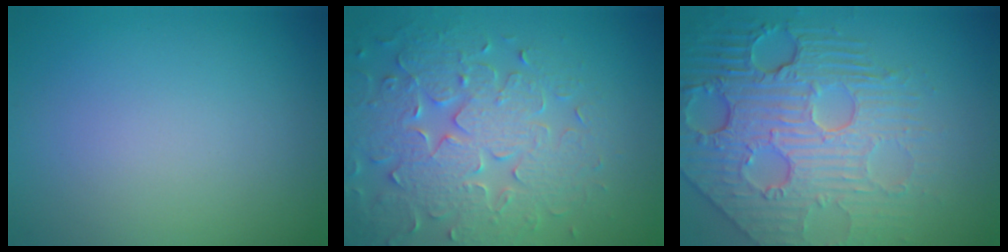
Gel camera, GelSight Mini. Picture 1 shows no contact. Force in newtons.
{"total": 6.7, "press": 5.6, "slide": 3.7}
{"total": 8.6, "press": 5.9, "slide": 6.2}